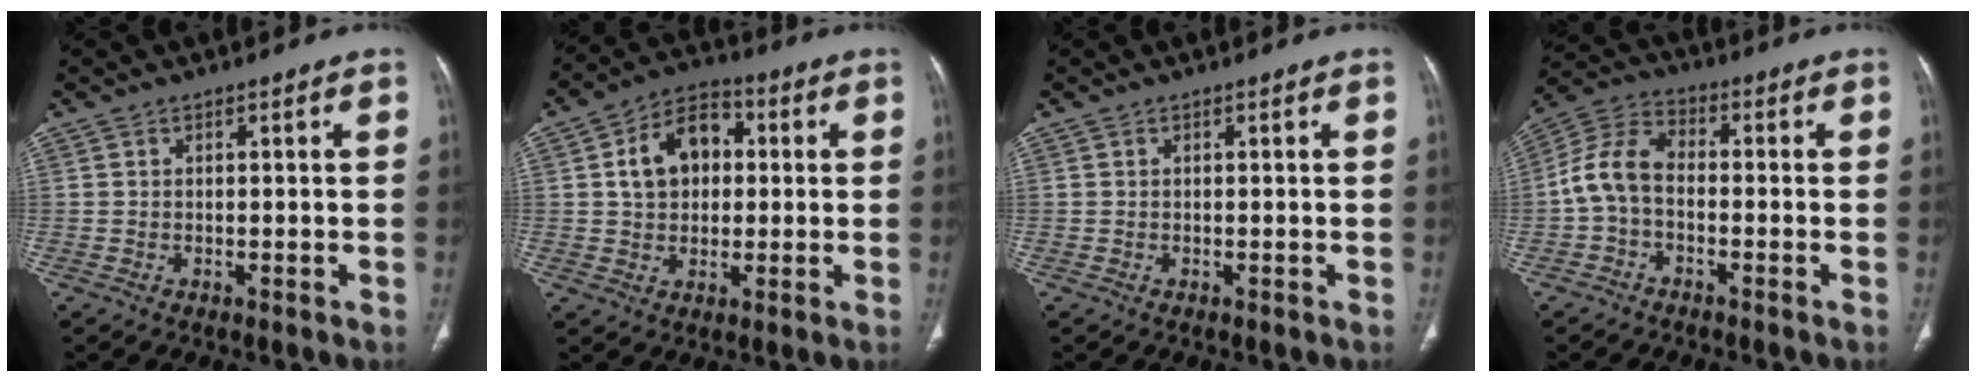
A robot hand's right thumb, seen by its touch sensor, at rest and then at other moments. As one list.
[{"total": 11.2, "force": [1.8, 8.3, 7.4], "torque": [-0.097, 0.016, 0.023]}, {"total": 0.0}, {"total": 8.2, "force": [-1.6, 5.2, 6.1], "torque": [-0.121, 0.032, -0.044]}]